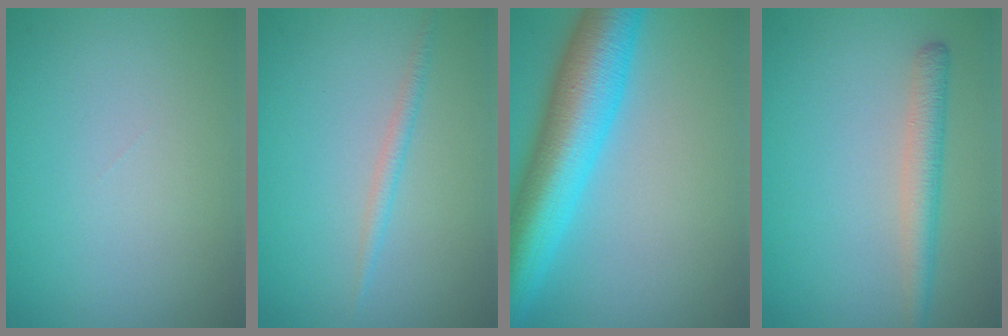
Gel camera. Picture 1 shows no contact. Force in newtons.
{"total": 1.2, "press": 1.2, "slide": 0.1}
{"total": 10.5, "press": 10.5, "slide": 0.2}
{"total": 2.8, "press": 2.8, "slide": 0.1}